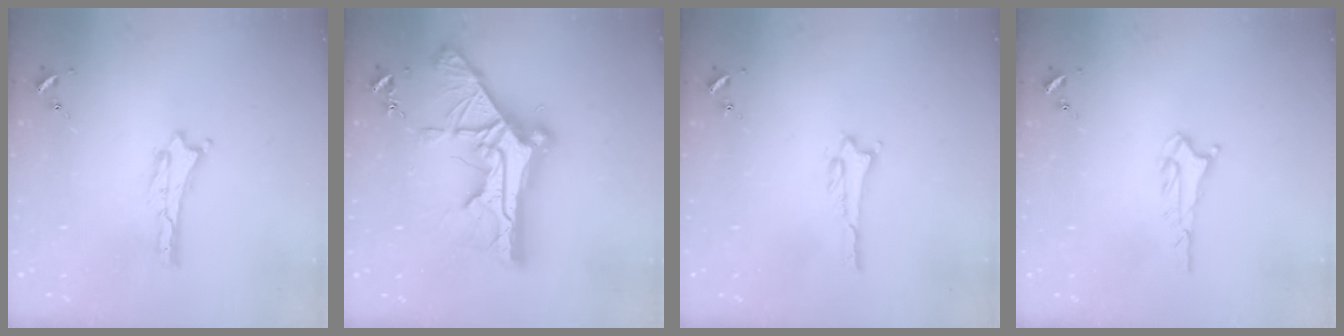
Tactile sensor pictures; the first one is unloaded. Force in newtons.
{"total": 14.5, "press": 14.5, "slide": 1.5}
{"total": 0.6, "press": 0.6, "slide": 0.1}
{"total": 1.6, "press": 1.6, "slide": 0.1}